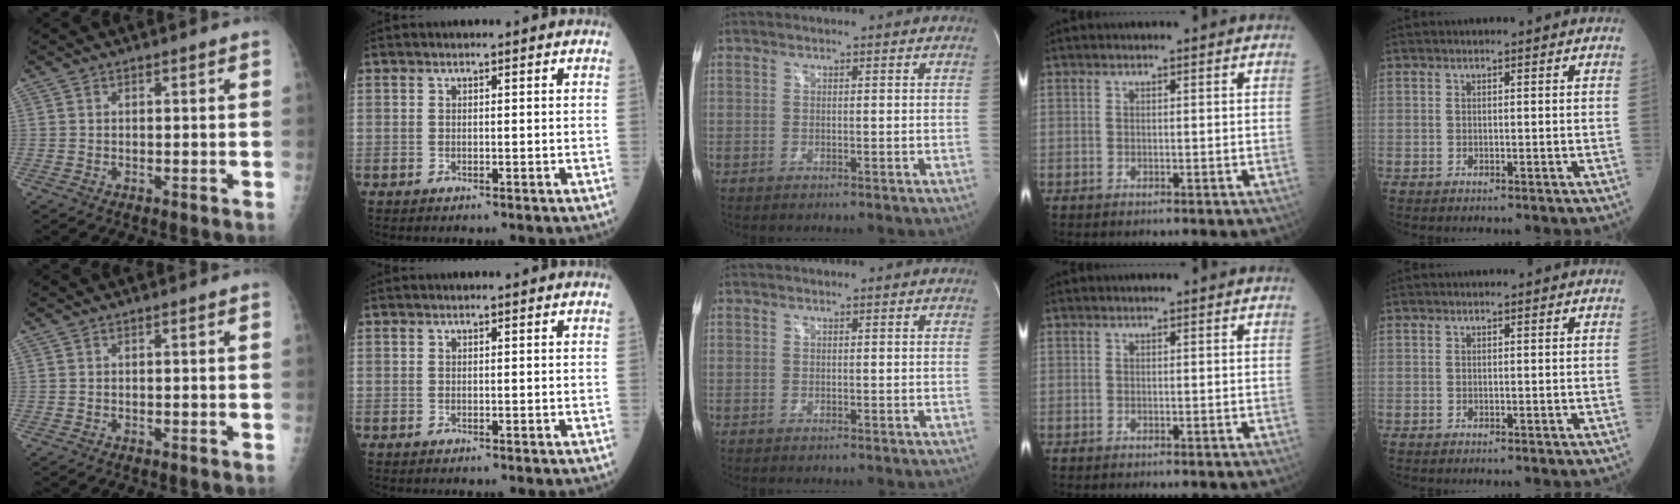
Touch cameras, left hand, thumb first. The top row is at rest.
{}